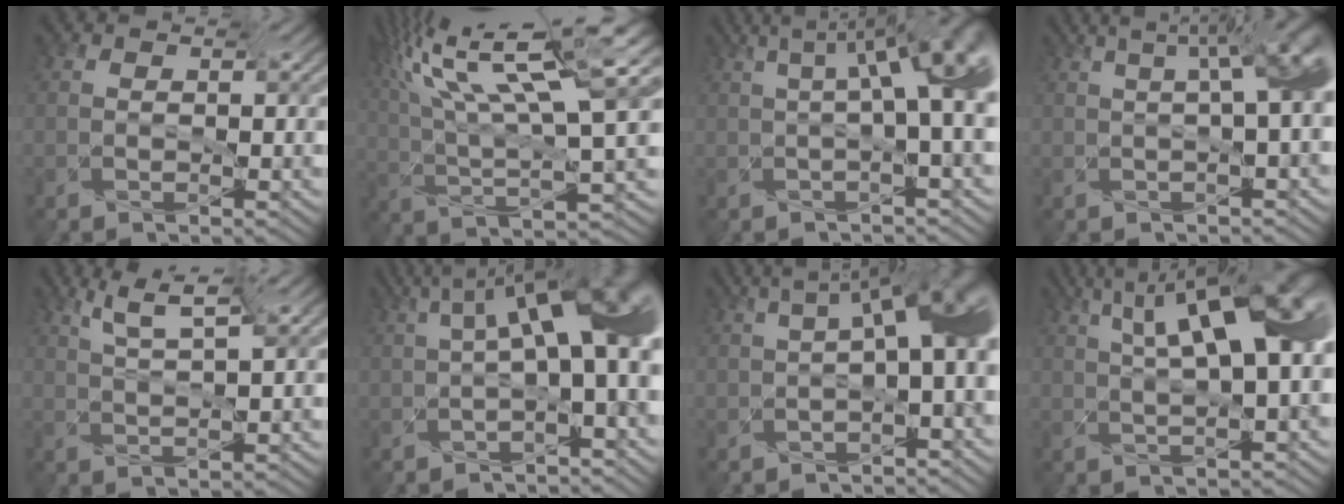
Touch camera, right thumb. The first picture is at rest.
{"total": 14.1, "force": [6.2, 4.8, 11.7], "torque": [-0.251, 0.024, 0.113]}
{"total": 12.6, "force": [3.0, 4.1, 11.5], "torque": [-0.136, 0.058, 0.039]}
{"total": 10.9, "force": [2.6, 3.7, 9.9], "torque": [-0.099, 0.060, 0.031]}
{"total": 5.4, "force": [3.5, 1.0, 4.1], "torque": [-0.079, 0.012, 0.057]}
{"total": 12.4, "force": [1.4, 4.3, 11.6], "torque": [-0.135, 0.043, 0.004]}
{"total": 11.6, "force": [1.2, 4.0, 10.8], "torque": [-0.124, 0.047, 0.002]}
{"total": 14.9, "force": [4.4, 5.7, 13.0], "torque": [-0.188, 0.055, 0.055]}